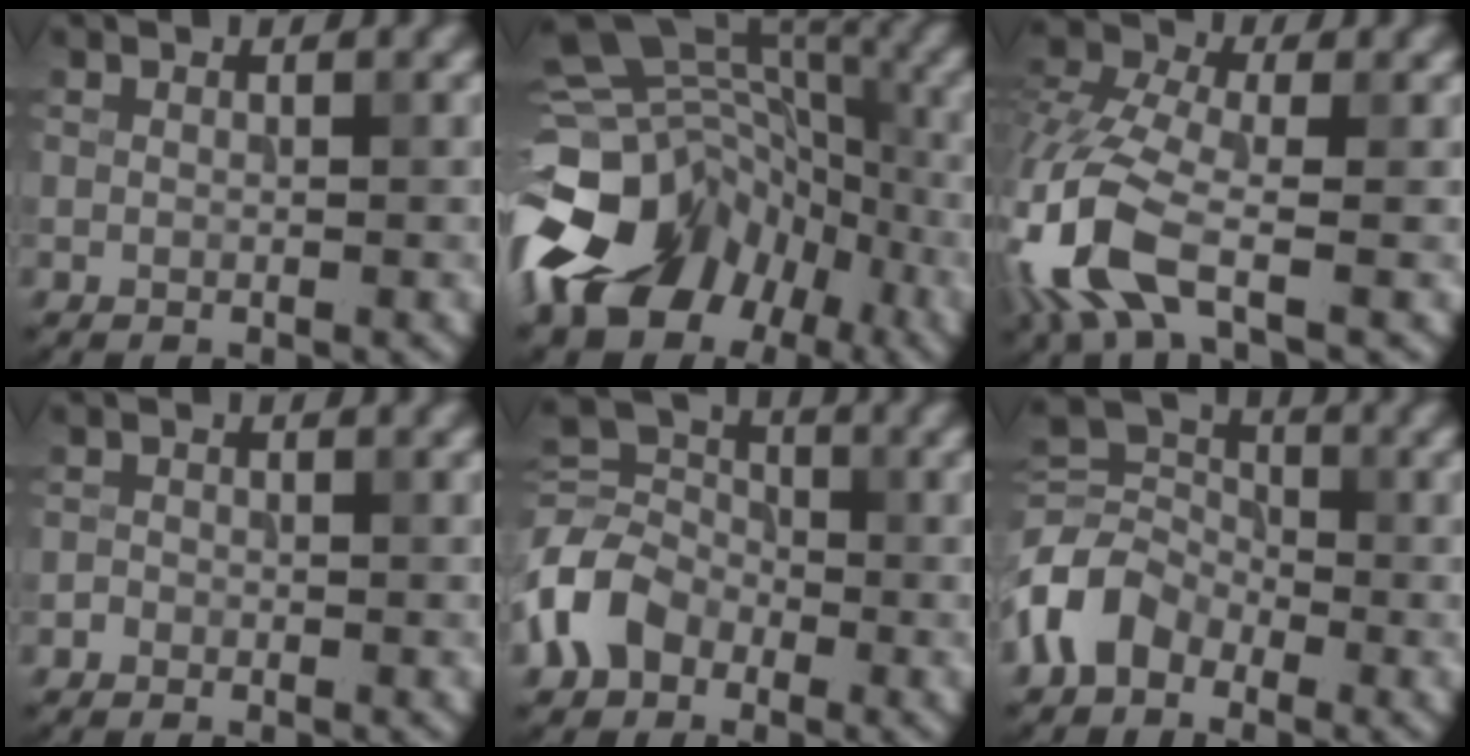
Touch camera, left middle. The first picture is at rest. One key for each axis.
{"total": 16.0, "fx": -8.1, "fy": 12.0, "fz": 6.9, "tx": -0.153, "ty": -0.001, "tz": -0.128}
{"total": 8.1, "fx": -3.8, "fy": 3.7, "fz": 6.1, "tx": -0.153, "ty": -0.003, "tz": -0.091}
{"total": 0.6, "fx": -0.4, "fy": 0.4, "fz": 0.0, "tx": 0.003, "ty": -0.001, "tz": -0.008}
{"total": 5.5, "fx": -2.4, "fy": 4.1, "fz": 2.6, "tx": -0.053, "ty": 0.009, "tz": -0.070}
{"total": 4.5, "fx": -2.4, "fy": 3.2, "fz": 2.1, "tx": -0.042, "ty": 0.006, "tz": -0.068}